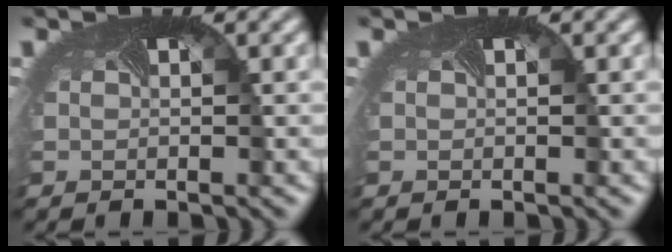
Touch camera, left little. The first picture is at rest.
{"total": 0.0}